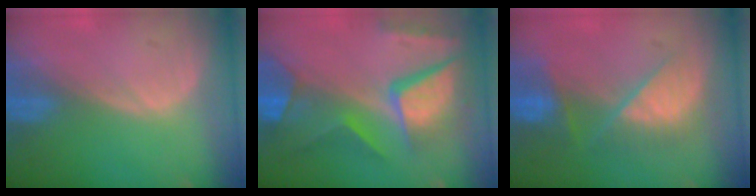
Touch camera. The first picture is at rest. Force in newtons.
{"total": 11.9, "press": 9.8, "slide": 6.8}
{"total": 7.7, "press": 7.5, "slide": 1.7}